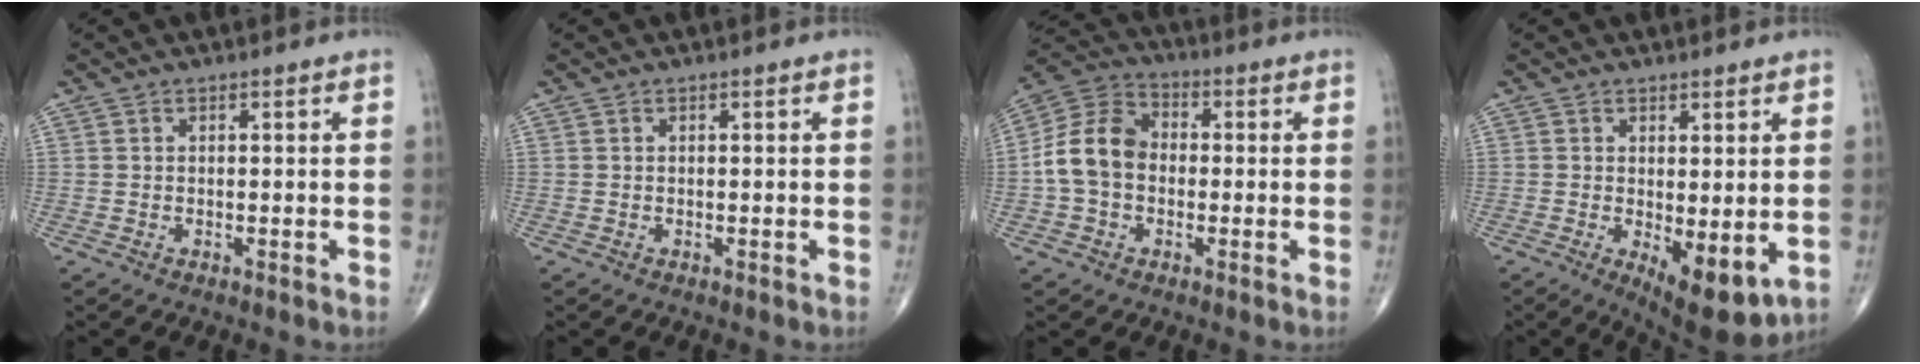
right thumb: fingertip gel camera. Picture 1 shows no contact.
{"total": 0.0}
{"total": 11.0, "force": [-0.9, 8.4, 7.1], "torque": [-0.127, 0.037, -0.030]}
{"total": 8.6, "force": [-1.6, 3.5, 7.7], "torque": [-0.105, -0.024, -0.013]}